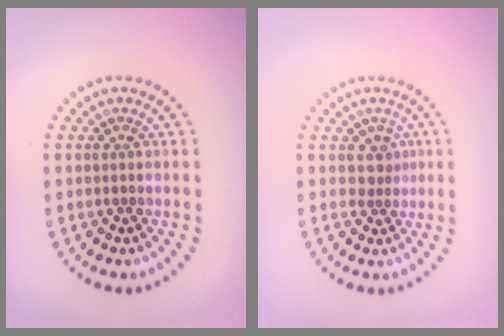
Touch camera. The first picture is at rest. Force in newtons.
{"total": 1.7, "press": 1.2, "slide": 1.3}